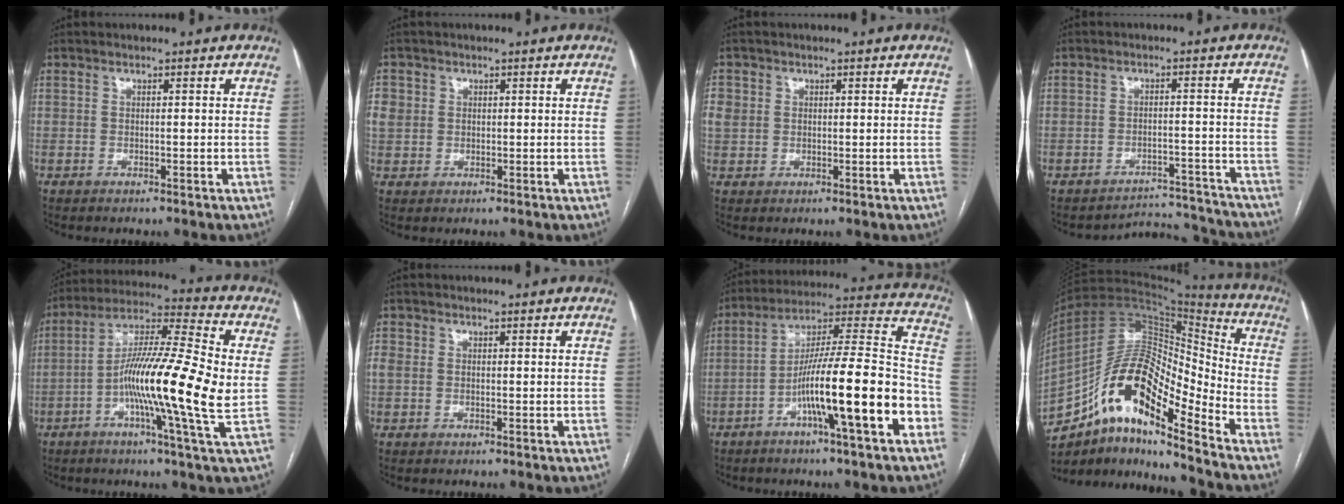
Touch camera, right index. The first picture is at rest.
{"total": 5.8, "force": [1.2, 5.3, 2.1], "torque": [-0.069, 0.017, 0.031]}
{"total": 4.8, "force": [1.0, 4.4, 1.8], "torque": [-0.057, 0.017, 0.026]}
{"total": 7.5, "force": [-7.2, 0.8, -1.9], "torque": [0.034, 0.034, -0.093]}
{"total": 17.5, "force": [-2.1, 0.1, 17.4], "torque": [-0.307, 0.000, -0.053]}
{"total": 1.8, "force": [0.1, 1.5, 1.0], "torque": [-0.036, 0.017, 0.007]}
{"total": 18.3, "force": [-7.2, 0.9, 16.8], "torque": [-0.268, 0.010, -0.120]}
{"total": 17.6, "force": [-10.6, 4.5, 13.3], "torque": [-0.244, 0.042, -0.181]}